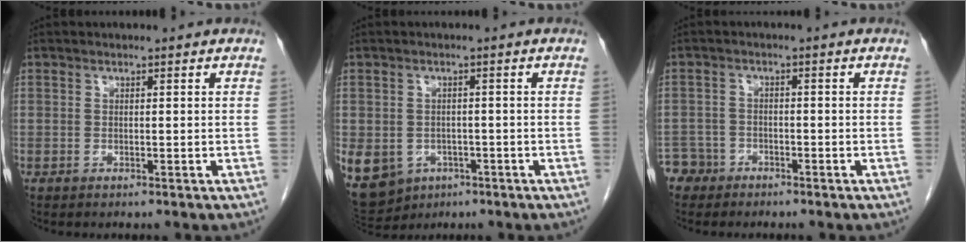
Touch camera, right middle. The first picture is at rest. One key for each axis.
{"total": 21.4, "fx": -9.1, "fy": 17.3, "fz": 8.7, "tx": -0.305, "ty": -0.013, "tz": -0.118}
{"total": 3.5, "fx": -2.7, "fy": 2.2, "fz": -0.7, "tx": 0.015, "ty": 0.007, "tz": -0.054}